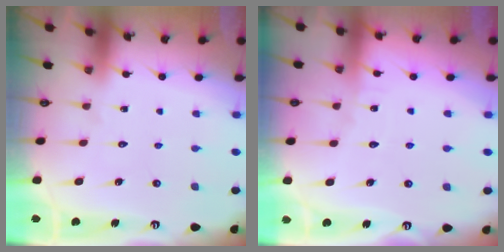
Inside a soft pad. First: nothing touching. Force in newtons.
{"total": 2.7, "press": 2.7, "slide": 0.3}